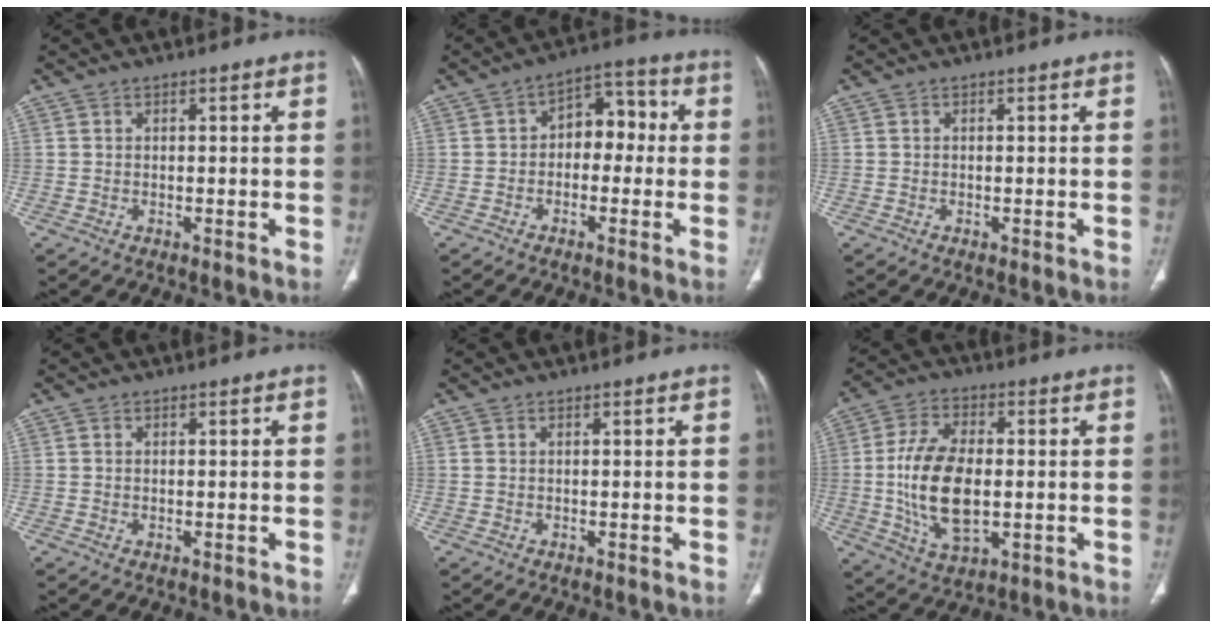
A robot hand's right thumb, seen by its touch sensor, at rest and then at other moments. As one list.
[{"total": 7.8, "force": [-0.3, 5.3, 5.8], "torque": [-0.044, 0.037, -0.018]}, {"total": 0.0}, {"total": 0.0}, {"total": 0.0}, {"total": 15.2, "force": [-0.9, 8.1, 12.8], "torque": [-0.244, -0.002, -0.011]}]